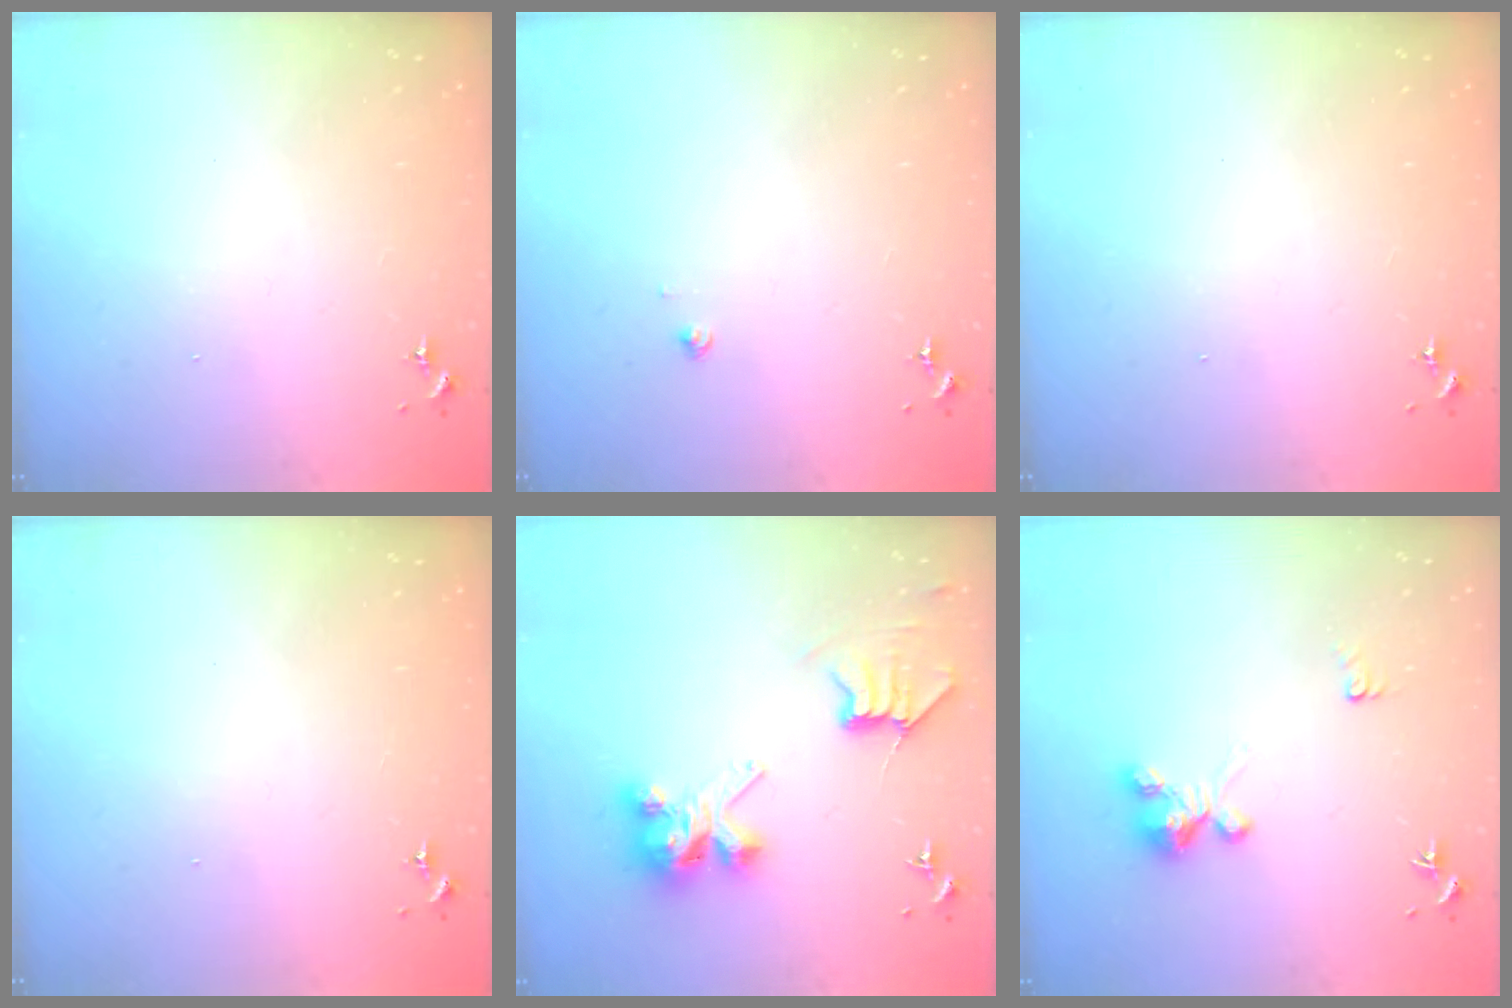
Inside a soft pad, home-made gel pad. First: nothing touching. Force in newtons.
{"total": 1.9, "press": 1.9, "slide": 0.1}
{"total": 0.0}
{"total": 0.0}
{"total": 8.4, "press": 8.3, "slide": 0.2}
{"total": 5.8, "press": 5.8, "slide": 0.6}